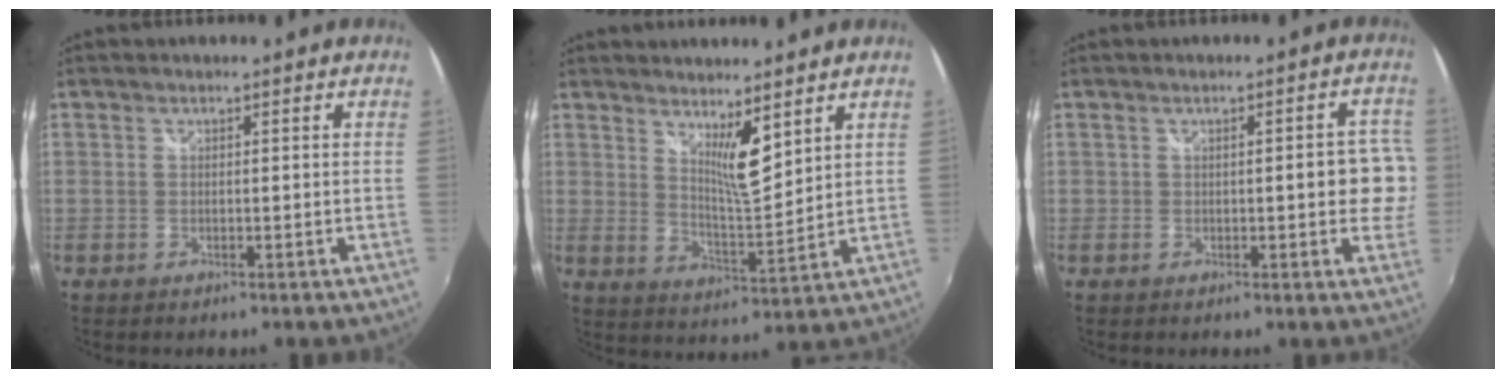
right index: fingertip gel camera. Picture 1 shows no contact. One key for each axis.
{"total": 6.7, "fx": 5.0, "fy": -0.7, "fz": 4.4, "tx": -0.059, "ty": -0.019, "tz": 0.085}
{"total": 7.0, "fx": 0.3, "fy": 0.2, "fz": 7.0, "tx": -0.076, "ty": 0.000, "tz": 0.014}